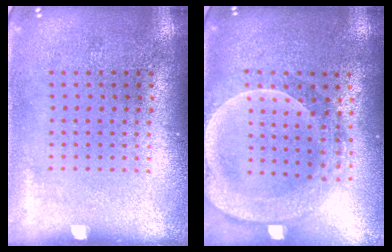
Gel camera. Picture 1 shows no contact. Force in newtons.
{"total": 2.2, "press": 2.1, "slide": 0.8}